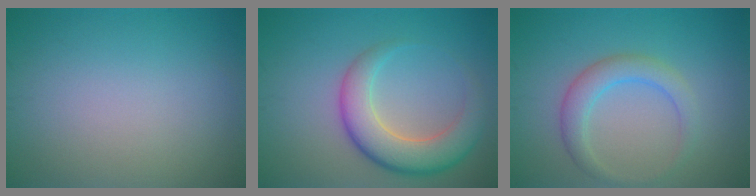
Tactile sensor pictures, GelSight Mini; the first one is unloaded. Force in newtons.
{"total": 6.0, "press": 6.0, "slide": 0.2}
{"total": 3.1, "press": 3.1, "slide": 0.1}